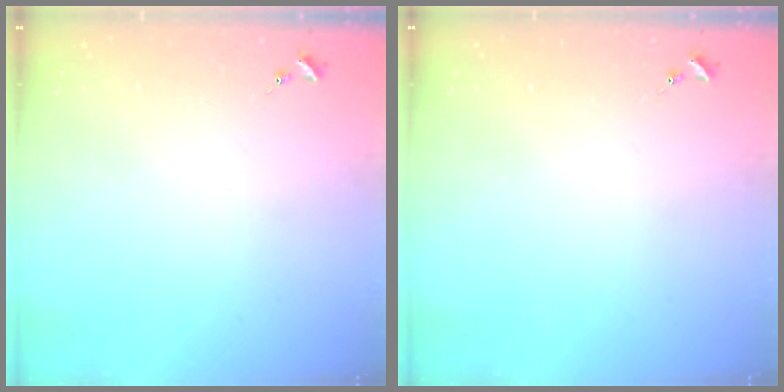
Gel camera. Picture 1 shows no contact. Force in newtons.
{"total": 0.0}